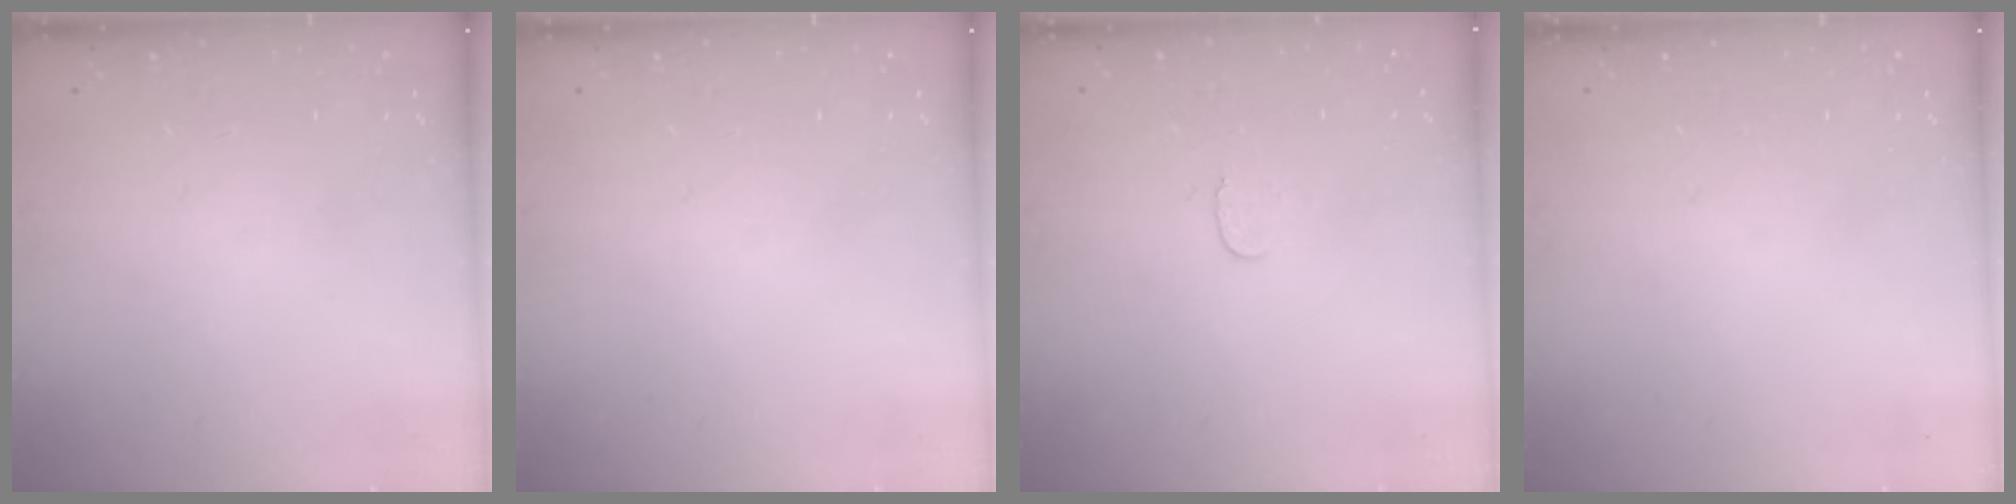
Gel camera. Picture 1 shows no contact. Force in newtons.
{"total": 0.0}
{"total": 3.7, "press": 3.7, "slide": 0.3}
{"total": 0.0}